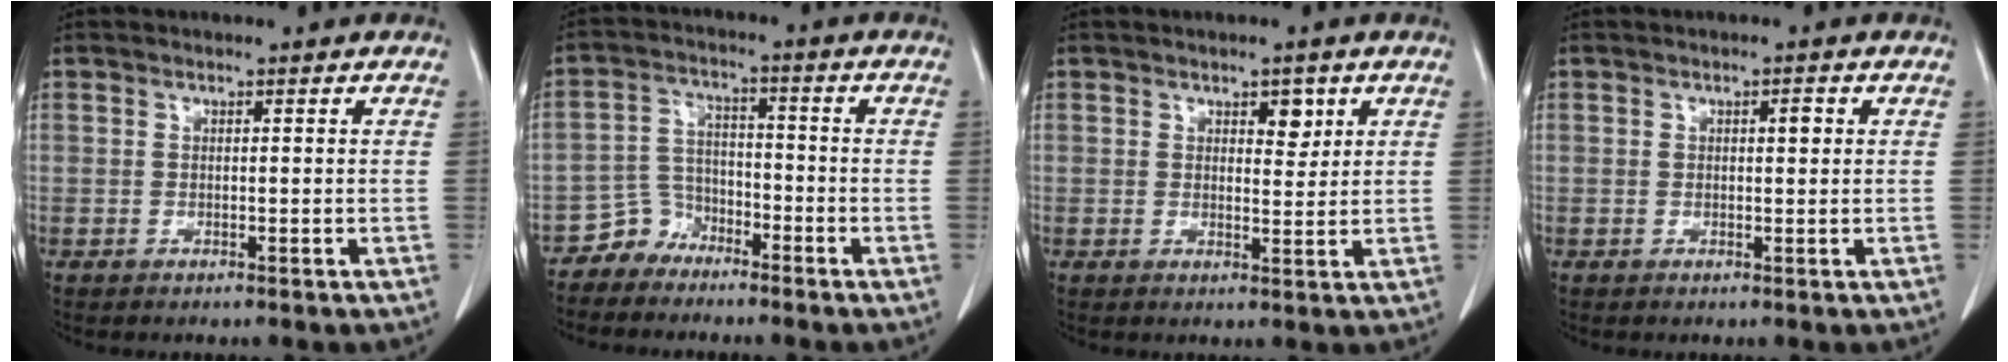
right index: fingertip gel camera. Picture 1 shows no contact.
{"total": 4.6, "force": [-3.8, 2.6, -0.3], "torque": [0.011, 0.013, -0.074]}
{"total": 3.0, "force": [1.5, 1.4, 2.1], "torque": [-0.026, -0.003, 0.024]}
{"total": 1.6, "force": [0.5, 0.6, 1.4], "torque": [-0.021, 0.002, 0.008]}